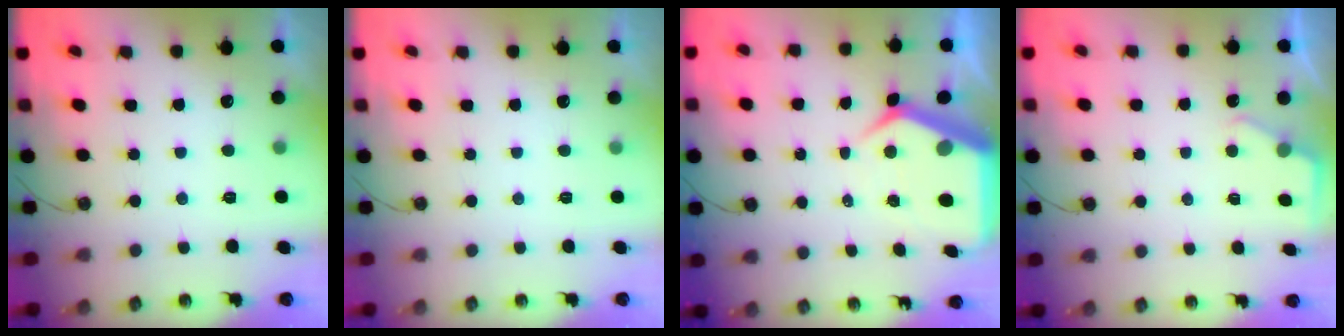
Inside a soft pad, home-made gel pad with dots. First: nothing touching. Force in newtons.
{"total": 0.0}
{"total": 9.5, "press": 9.4, "slide": 0.9}
{"total": 2.7, "press": 2.7, "slide": 0.4}